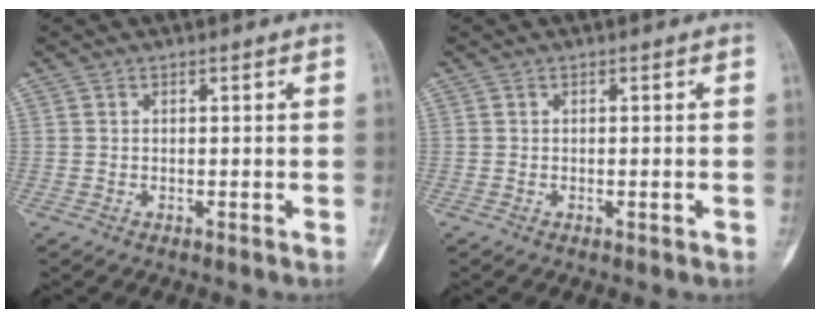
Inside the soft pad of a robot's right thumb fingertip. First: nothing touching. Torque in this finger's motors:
{"motor_torque": [-0.13, -0.03, -0.14, -0.08, -0.04]}